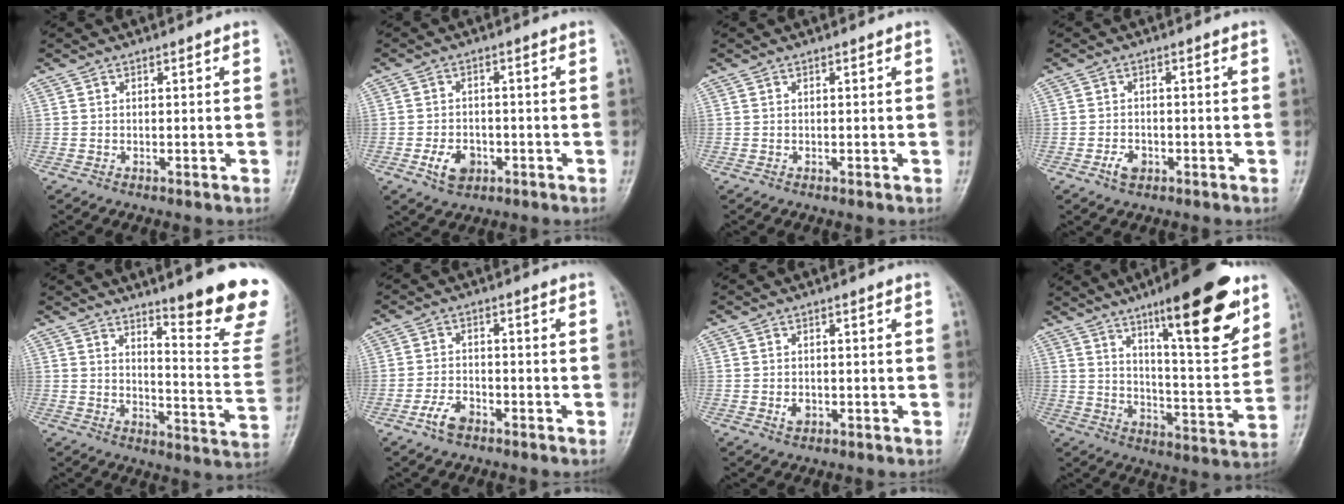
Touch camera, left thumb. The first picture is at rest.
{"total": 5.3, "force": [-2.1, 3.8, 3.2], "torque": [-0.045, 0.009, -0.034]}
{"total": 0.0}
{"total": 2.9, "force": [-1.4, 1.9, 1.6], "torque": [-0.025, 0.006, -0.024]}
{"total": 16.3, "force": [12.0, 1.8, 10.9], "torque": [-0.108, -0.101, 0.159]}
{"total": 4.0, "force": [-2.6, 2.1, 2.3], "torque": [-0.043, 0.015, -0.050]}
{"total": 1.8, "force": [-0.5, 1.3, 1.1], "torque": [-0.015, 0.000, -0.007]}
{"total": 20.3, "force": [12.0, 4.7, 15.7], "torque": [-0.192, -0.065, 0.185]}